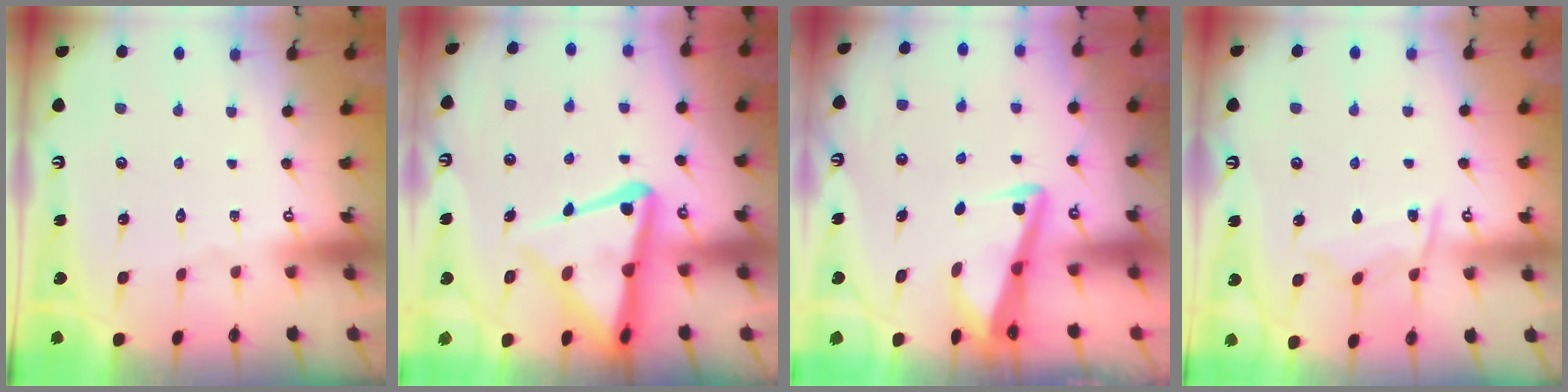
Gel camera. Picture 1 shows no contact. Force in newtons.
{"total": 14.1, "press": 14.1, "slide": 1.3}
{"total": 4.0, "press": 3.9, "slide": 0.4}
{"total": 8.5, "press": 8.4, "slide": 0.9}